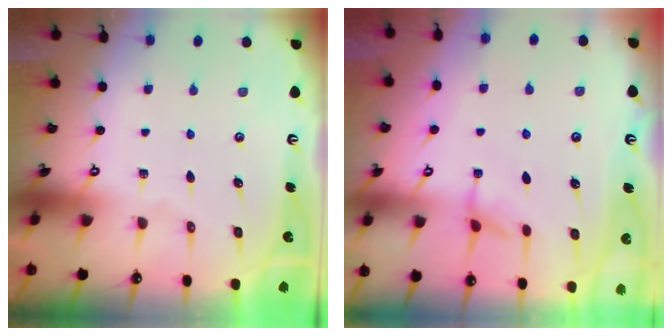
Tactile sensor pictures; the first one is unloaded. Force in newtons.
{"total": 2.6, "press": 2.6, "slide": 0.5}